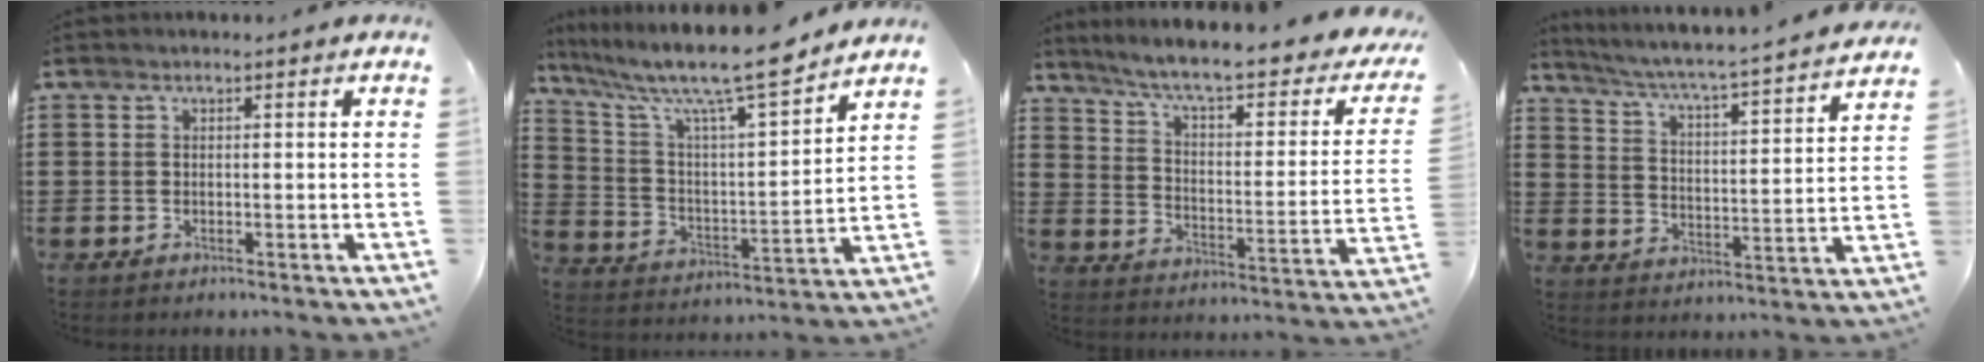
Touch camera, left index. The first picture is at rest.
{"total": 11.0, "force": [9.0, 1.3, 6.1], "torque": [-0.145, -0.061, 0.147]}
{"total": 7.1, "force": [5.5, 0.3, 4.5], "torque": [-0.108, -0.043, 0.086]}
{"total": 4.1, "force": [3.6, -0.8, 1.7], "torque": [-0.055, -0.042, 0.049]}